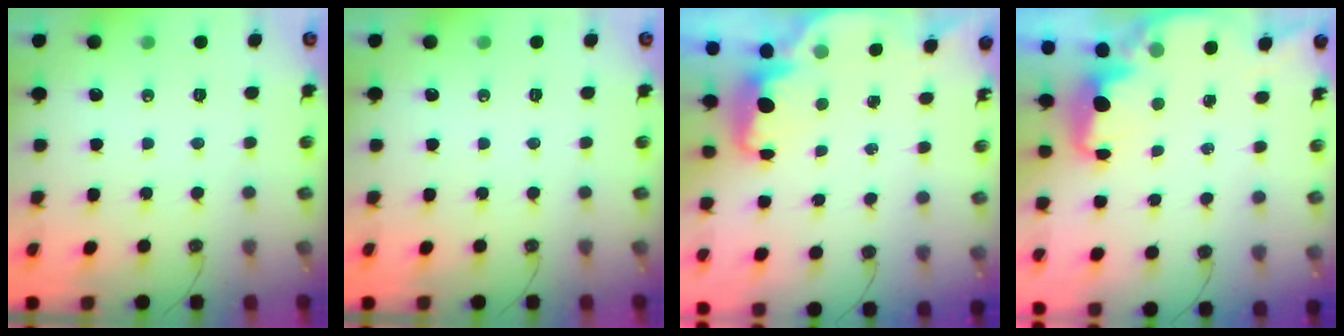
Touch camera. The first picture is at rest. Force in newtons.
{"total": 0.0}
{"total": 2.3, "press": 2.2, "slide": 0.6}
{"total": 2.3, "press": 2.2, "slide": 0.9}